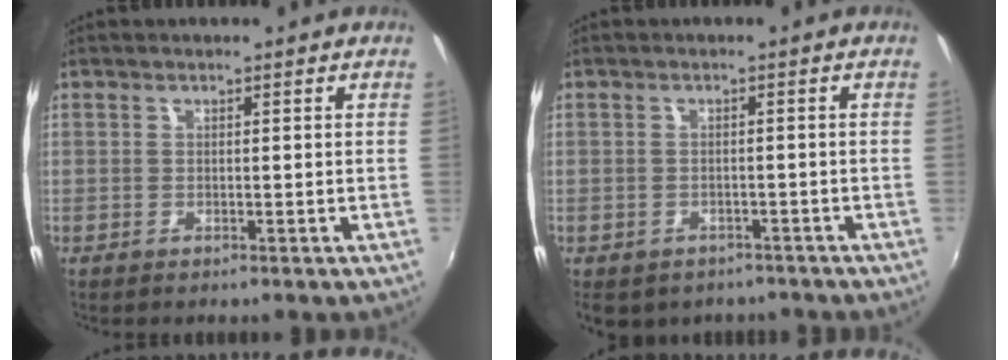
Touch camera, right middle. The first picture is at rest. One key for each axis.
{"total": 6.6, "fx": -4.5, "fy": 4.1, "fz": 2.7, "tx": -0.060, "ty": -0.018, "tz": -0.054}